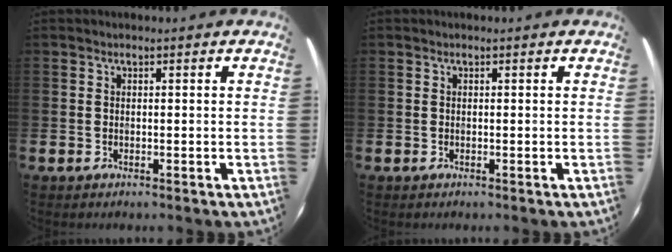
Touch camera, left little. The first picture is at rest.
{"total": 0.0}